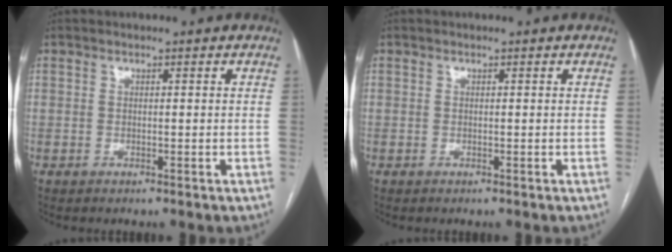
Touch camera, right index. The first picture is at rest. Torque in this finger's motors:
{"motor_torque": [0.00, 0.00, 0.00, 0.00]}